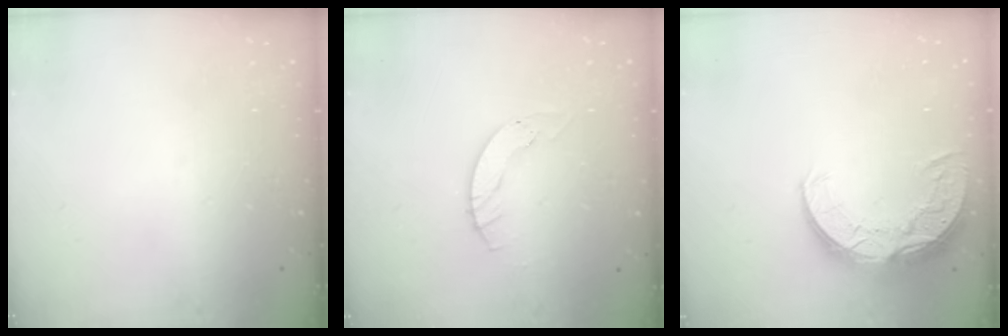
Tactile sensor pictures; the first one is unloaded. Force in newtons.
{"total": 4.0, "press": 4.0, "slide": 0.4}
{"total": 11.0, "press": 10.9, "slide": 0.8}